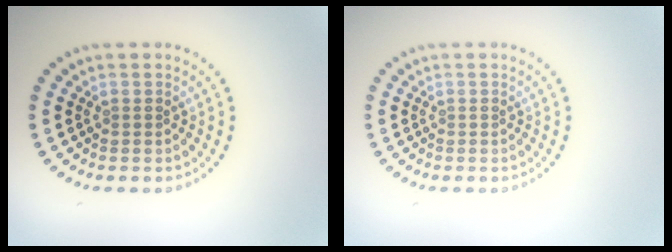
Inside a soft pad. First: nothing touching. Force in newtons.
{"total": 0.0}